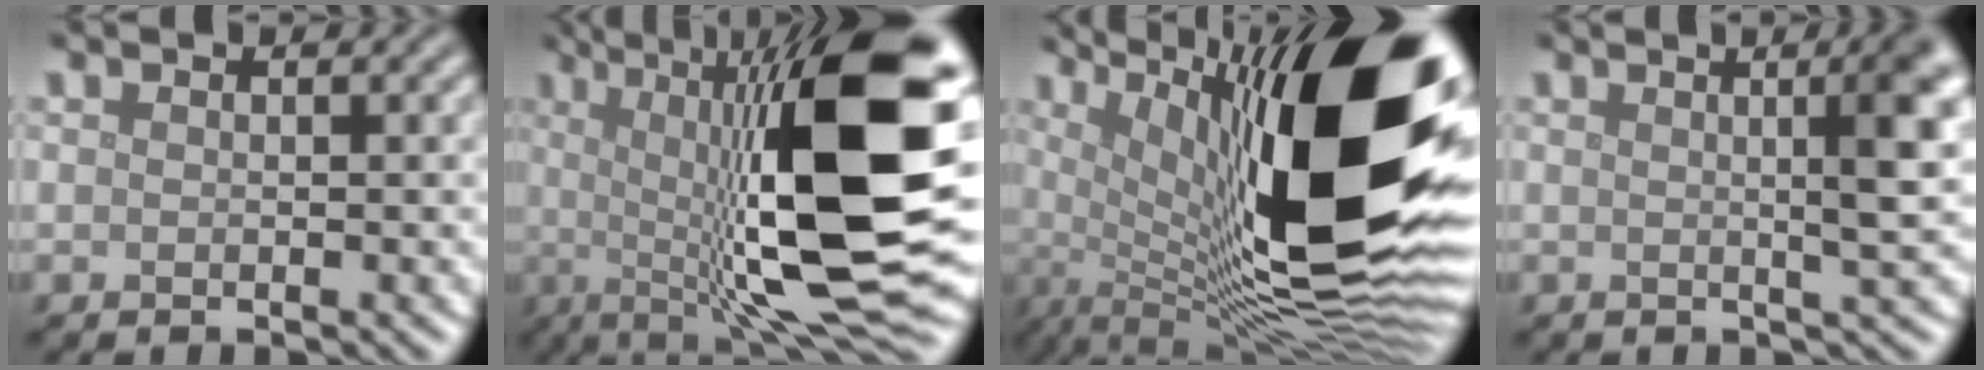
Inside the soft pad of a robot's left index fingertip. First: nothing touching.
{"total": 18.0, "force": [0.6, 5.1, 17.3], "torque": [-0.231, 0.016, 0.006]}
{"total": 18.4, "force": [3.8, 5.9, 17.0], "torque": [-0.255, 0.004, 0.060]}
{"total": 6.6, "force": [1.2, 1.7, 6.3], "torque": [-0.055, 0.015, 0.015]}